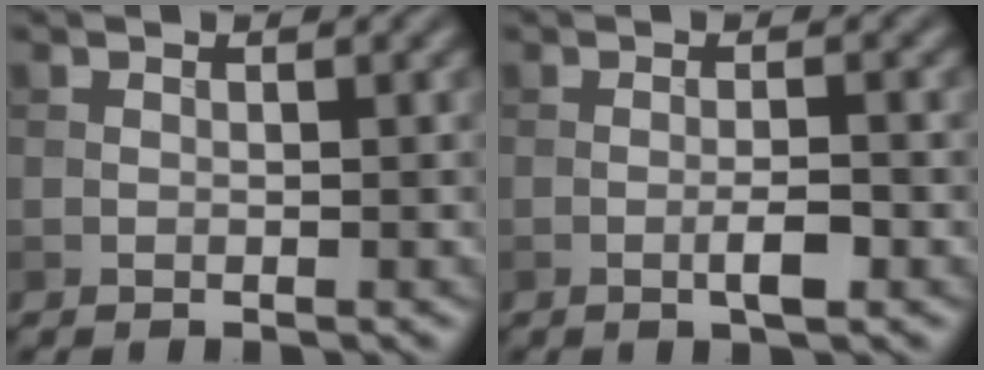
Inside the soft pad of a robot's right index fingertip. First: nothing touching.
{"total": 2.3, "force": [-0.8, 0.3, 2.1], "torque": [-0.037, 0.002, -0.016]}